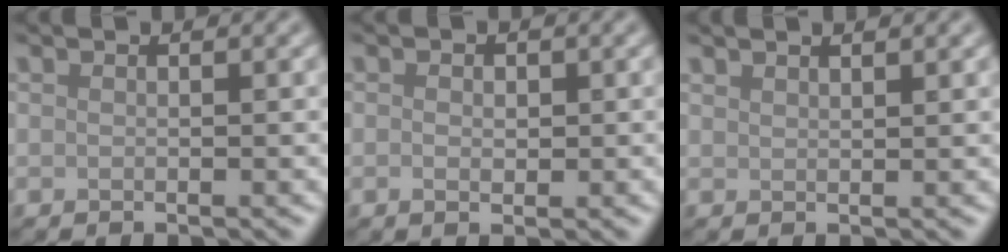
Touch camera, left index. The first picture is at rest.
{"total": 1.1, "force": [0.0, 0.8, 0.9], "torque": [-0.012, -0.001, -0.002]}
{"total": 1.3, "force": [1.2, 0.1, 0.4], "torque": [-0.006, 0.001, 0.018]}